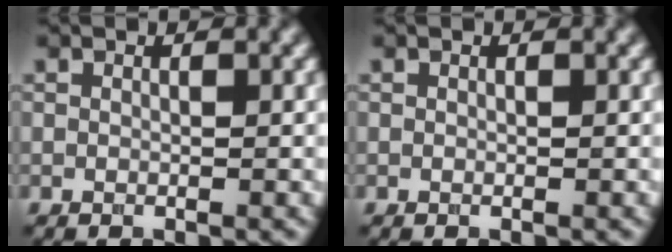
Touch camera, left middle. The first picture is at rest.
{"total": 0.0}